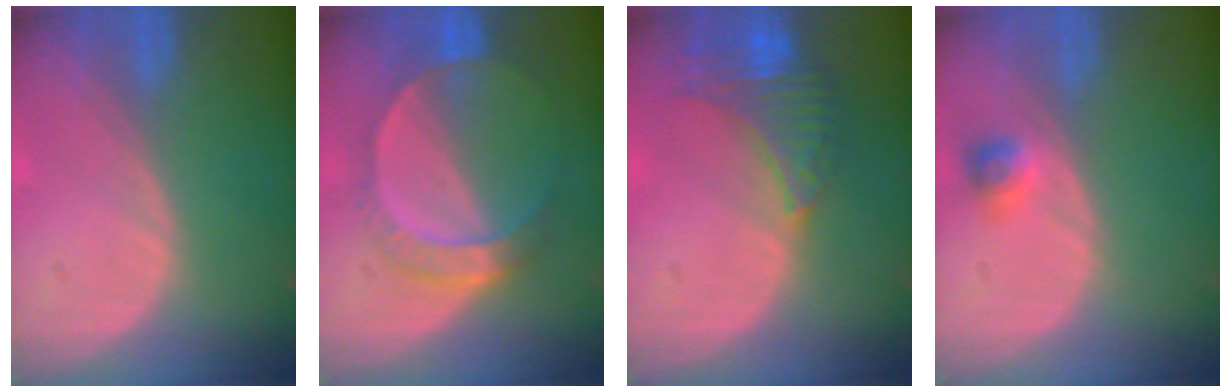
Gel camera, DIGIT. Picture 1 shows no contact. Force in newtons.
{"total": 7.3, "press": 6.4, "slide": 3.6}
{"total": 8.3, "press": 7.2, "slide": 4.0}
{"total": 2.2, "press": 2.1, "slide": 0.8}